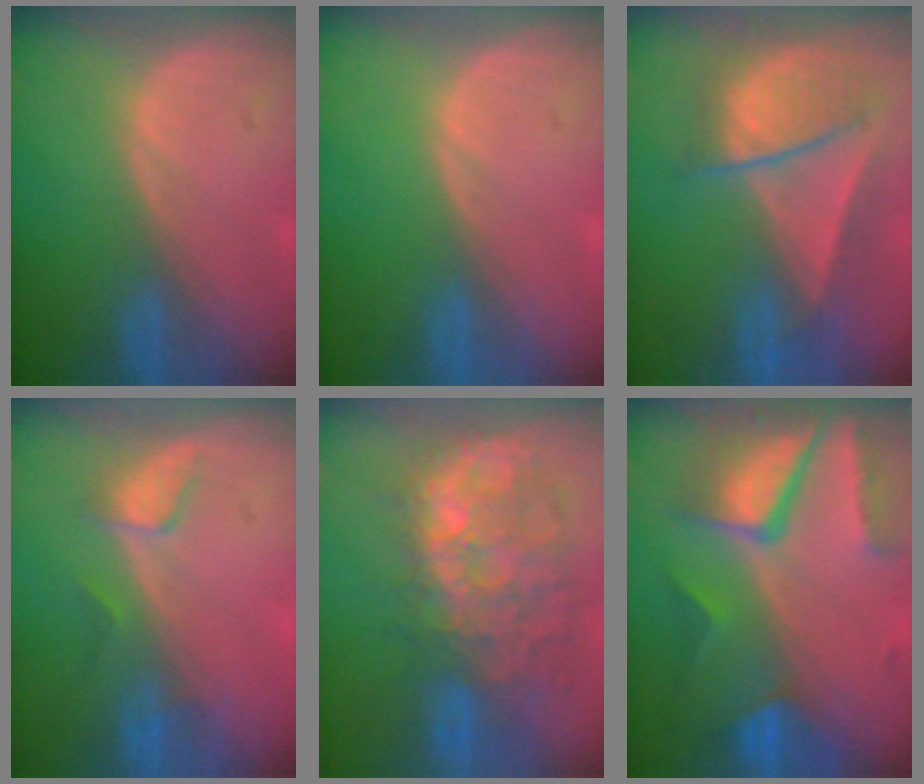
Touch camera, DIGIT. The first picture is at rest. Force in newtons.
{"total": 0.0}
{"total": 7.8, "press": 7.3, "slide": 2.7}
{"total": 2.8, "press": 2.7, "slide": 0.4}
{"total": 11.0, "press": 10.3, "slide": 3.9}
{"total": 10.4, "press": 8.8, "slide": 5.6}